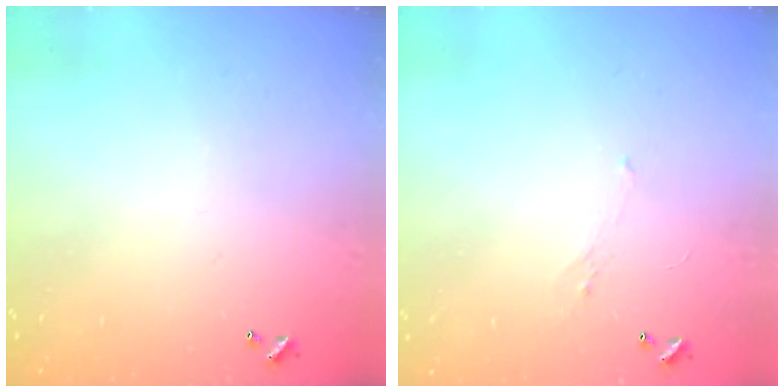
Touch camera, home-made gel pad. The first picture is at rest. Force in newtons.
{"total": 1.3, "press": 1.1, "slide": 0.7}